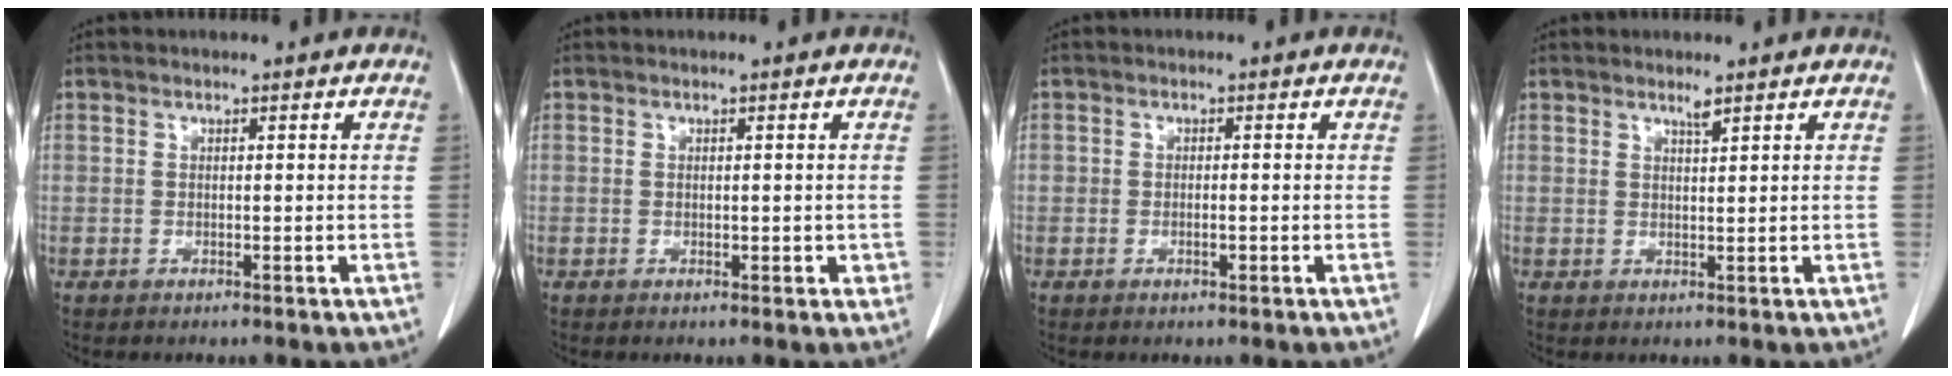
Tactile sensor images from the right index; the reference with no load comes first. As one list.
[{"total": 1.4, "force": [-0.2, 1.1, 0.9], "torque": [-0.005, 0.002, 0.000]}, {"total": 1.1, "force": [-0.4, 0.6, 0.8], "torque": [-0.012, 0.001, -0.005]}, {"total": 1.2, "force": [1.0, -0.1, 0.6], "torque": [-0.019, -0.006, 0.019]}]